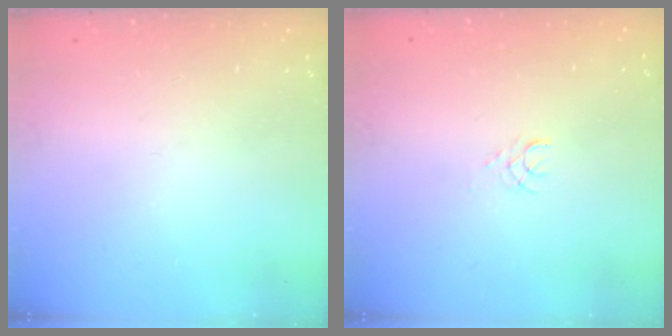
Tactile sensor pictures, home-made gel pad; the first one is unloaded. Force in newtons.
{"total": 2.4, "press": 2.4, "slide": 0.3}